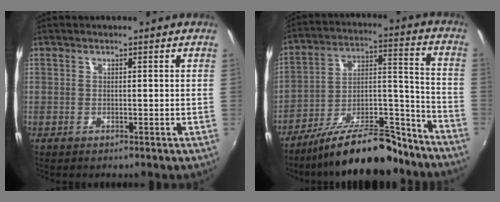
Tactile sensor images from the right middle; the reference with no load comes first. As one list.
[{"total": 20.2, "force": [-16.2, 5.9, 10.6], "torque": [-0.173, 0.018, -0.241]}]